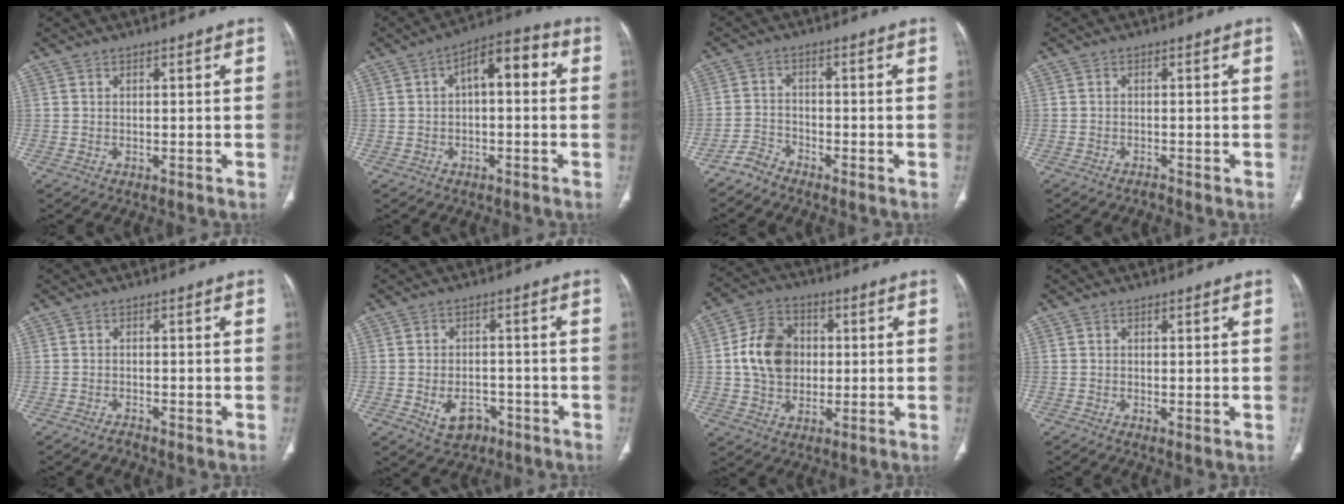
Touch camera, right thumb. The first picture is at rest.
{"total": 8.8, "force": [1.2, 4.2, 7.7], "torque": [-0.094, 0.034, 0.008]}
{"total": 2.9, "force": [-2.8, 0.6, 0.0], "torque": [0.000, 0.005, -0.062]}
{"total": 0.8, "force": [-0.8, 0.2, 0.2], "torque": [-0.008, 0.005, -0.014]}
{"total": 1.2, "force": [-1.0, 0.4, 0.4], "torque": [-0.012, 0.002, -0.021]}
{"total": 6.0, "force": [-2.6, 4.2, 3.3], "torque": [-0.043, 0.018, -0.033]}
{"total": 12.3, "force": [0.7, 9.8, 7.5], "torque": [-0.111, 0.013, 0.011]}
{"total": 0.9, "force": [-0.2, 0.3, 0.9], "torque": [-0.019, -0.005, -0.003]}